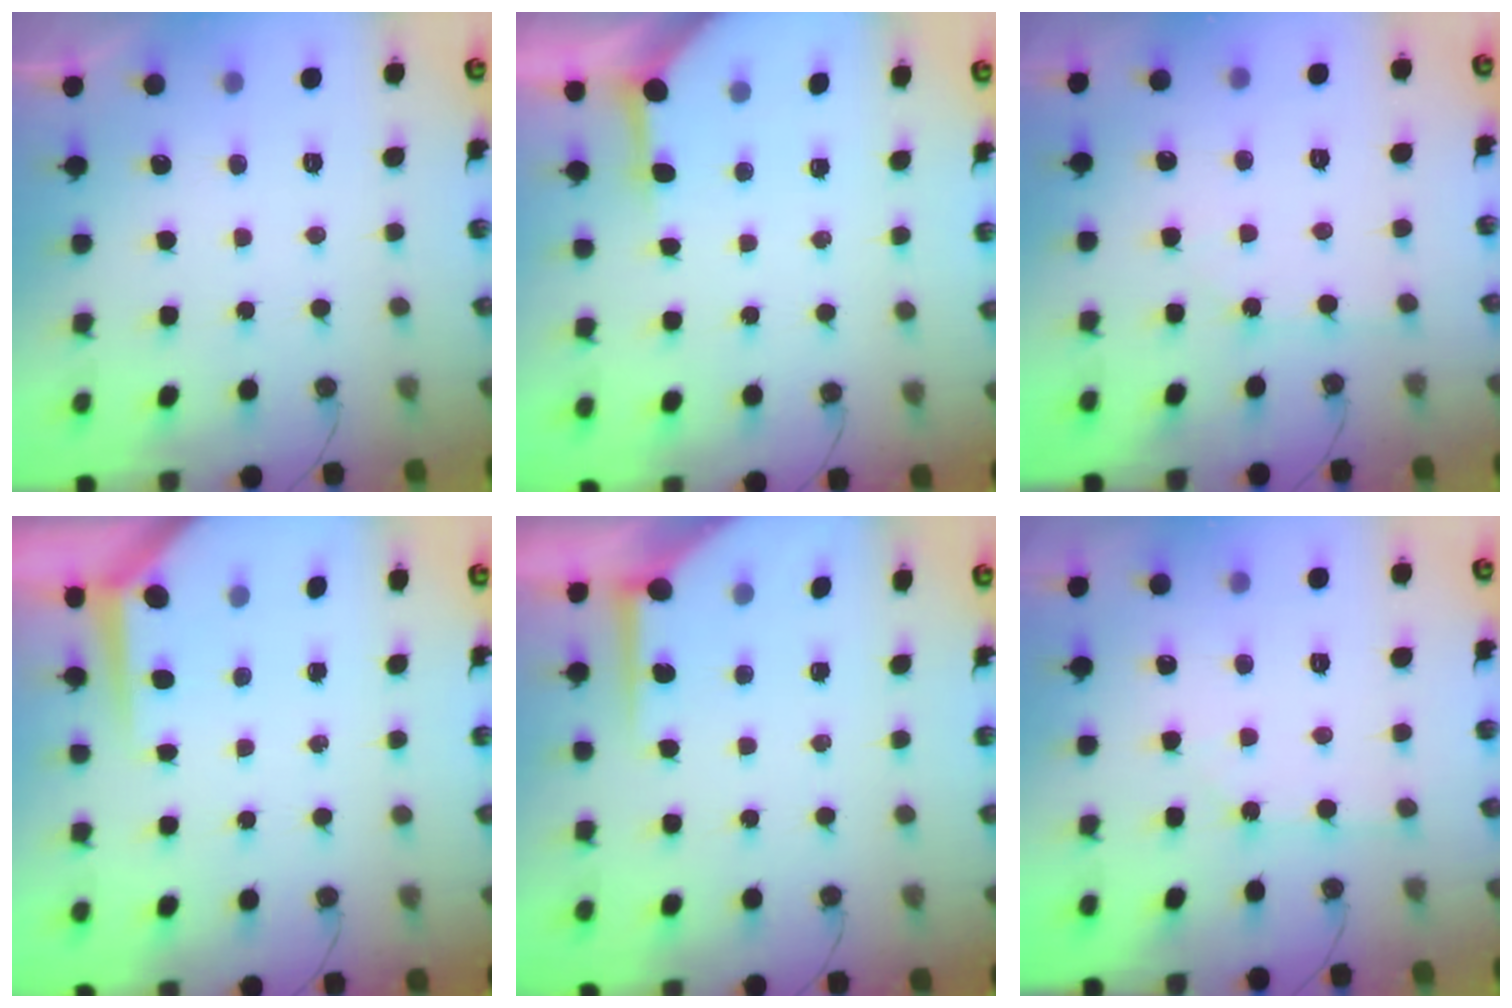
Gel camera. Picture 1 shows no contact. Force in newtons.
{"total": 3.5, "press": 3.5, "slide": 0.5}
{"total": 3.9, "press": 3.9, "slide": 0.6}
{"total": 3.9, "press": 3.9, "slide": 0.3}
{"total": 5.7, "press": 5.7, "slide": 0.7}
{"total": 1.7, "press": 1.6, "slide": 0.3}